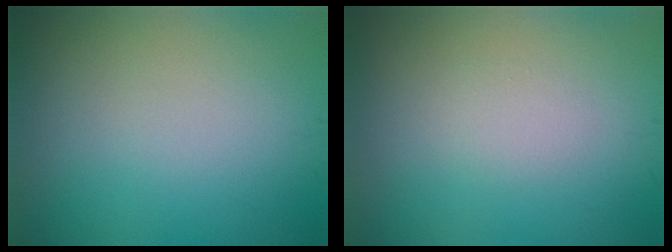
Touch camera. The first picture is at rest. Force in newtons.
{"total": 1.1, "press": 1.1, "slide": 0.1}